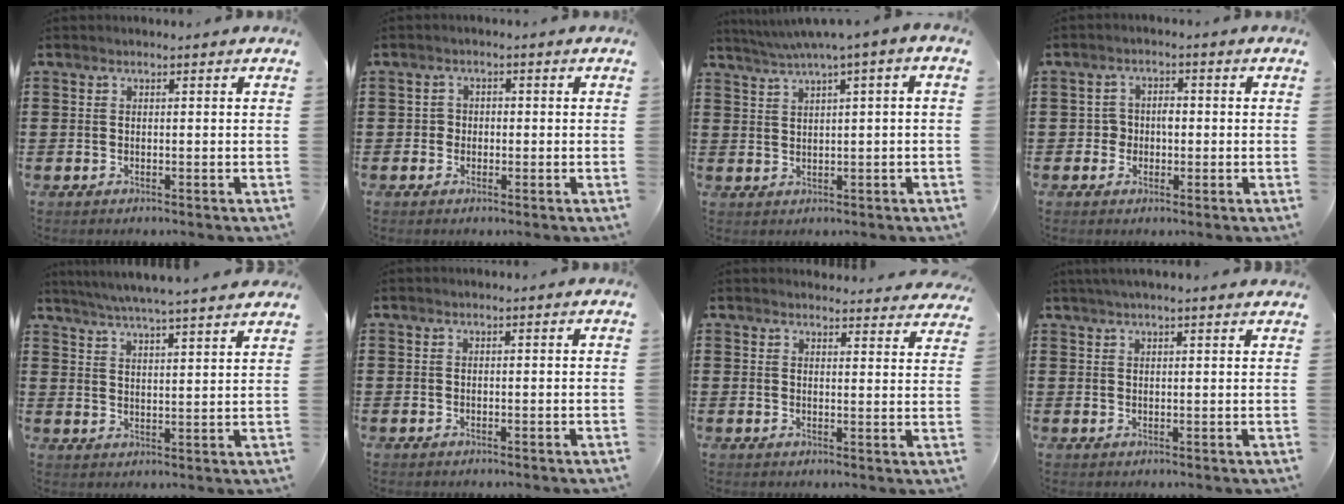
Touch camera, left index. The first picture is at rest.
{"total": 1.5, "force": [-0.4, 1.4, 0.5], "torque": [-0.015, 0.004, -0.010]}
{"total": 3.0, "force": [1.2, -0.4, 2.7], "torque": [-0.051, -0.008, 0.019]}
{"total": 2.7, "force": [-0.5, 2.3, 1.3], "torque": [-0.033, 0.005, -0.013]}
{"total": 4.8, "force": [4.6, -0.7, 1.4], "torque": [-0.041, -0.025, 0.081]}
{"total": 0.0}
{"total": 3.1, "force": [3.1, 0.3, 0.2], "torque": [-0.003, -0.016, 0.057]}
{"total": 2.2, "force": [1.9, 0.0, 1.1], "torque": [-0.025, 0.003, 0.035]}